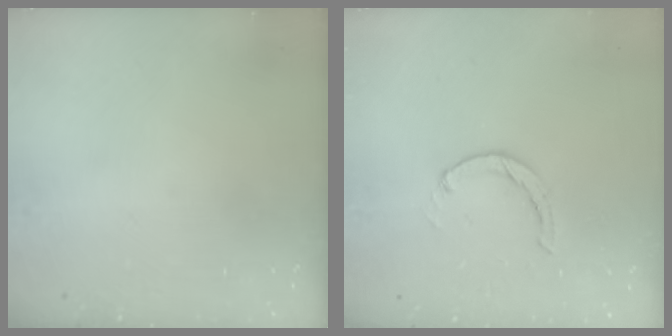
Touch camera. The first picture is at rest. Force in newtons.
{"total": 1.0, "press": 0.9, "slide": 0.3}